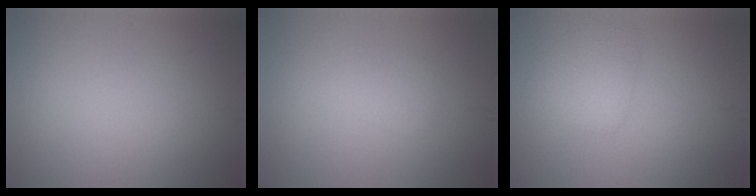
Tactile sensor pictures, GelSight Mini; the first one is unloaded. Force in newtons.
{"total": 1.4, "press": 1.4, "slide": 0.1}
{"total": 2.5, "press": 2.5, "slide": 0.1}